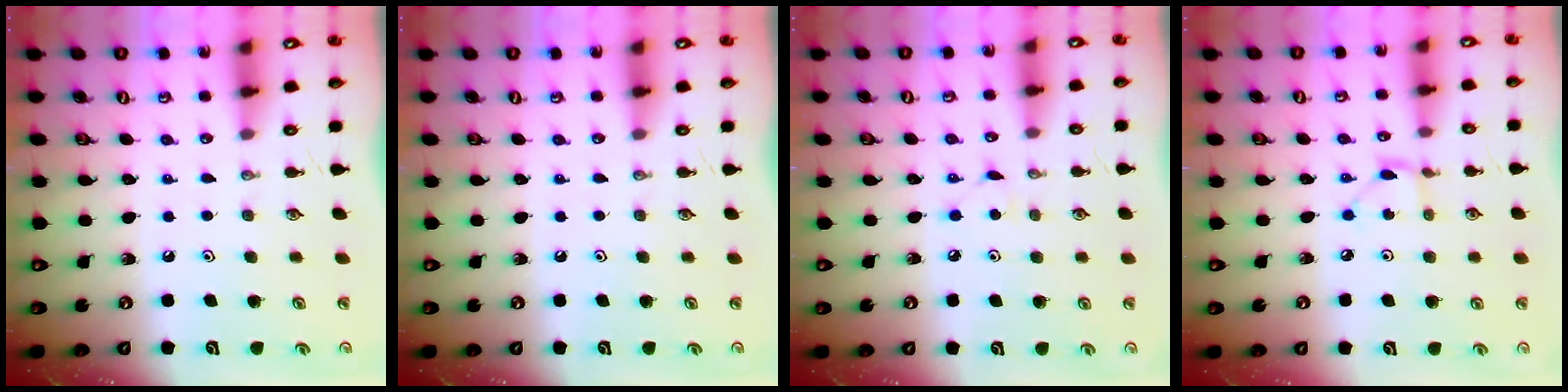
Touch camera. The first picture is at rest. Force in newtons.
{"total": 0.0}
{"total": 3.1, "press": 3.1, "slide": 0.4}
{"total": 2.0, "press": 2.0, "slide": 0.1}